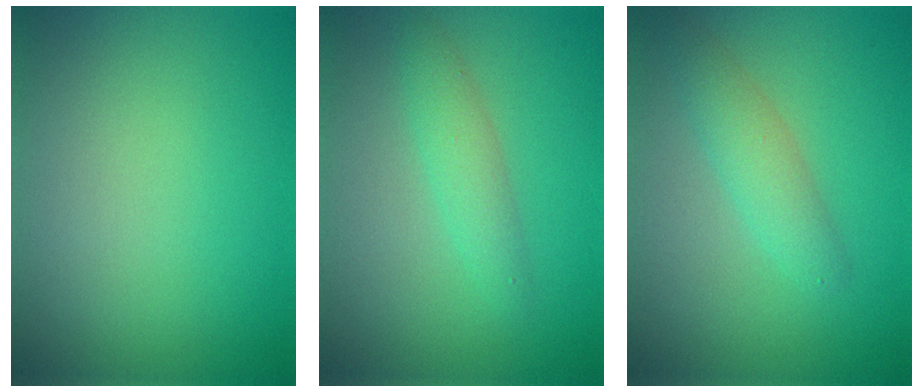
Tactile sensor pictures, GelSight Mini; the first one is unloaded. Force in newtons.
{"total": 2.1, "press": 2.1, "slide": 0.0}
{"total": 2.5, "press": 2.5, "slide": 0.0}